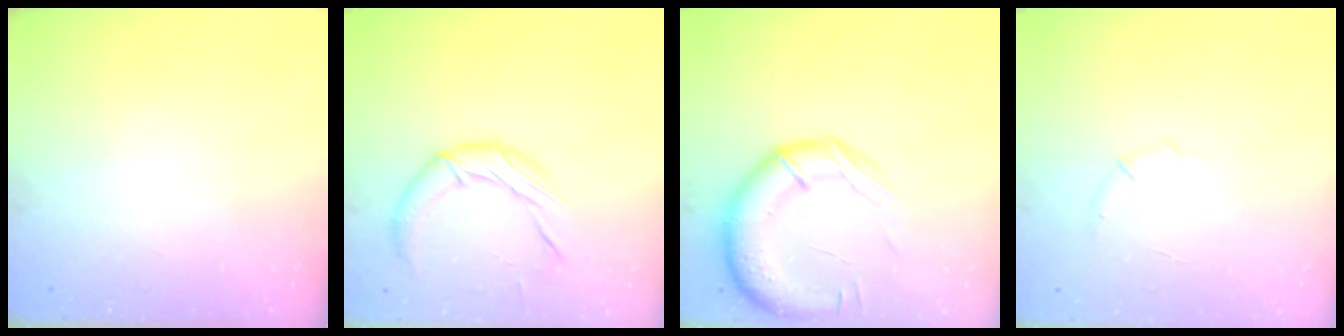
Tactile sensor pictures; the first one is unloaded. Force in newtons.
{"total": 12.0, "press": 11.9, "slide": 0.7}
{"total": 16.7, "press": 16.5, "slide": 2.5}
{"total": 5.1, "press": 4.9, "slide": 1.4}